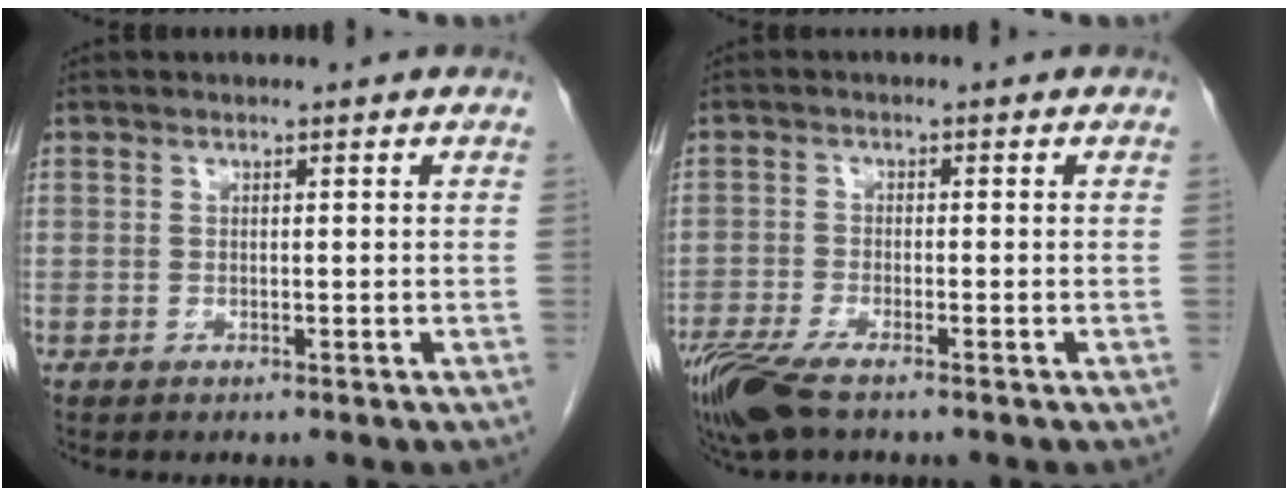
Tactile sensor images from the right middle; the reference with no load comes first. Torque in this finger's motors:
{"motor_torque": [0.71, -0.54, 0.10, 0.09]}